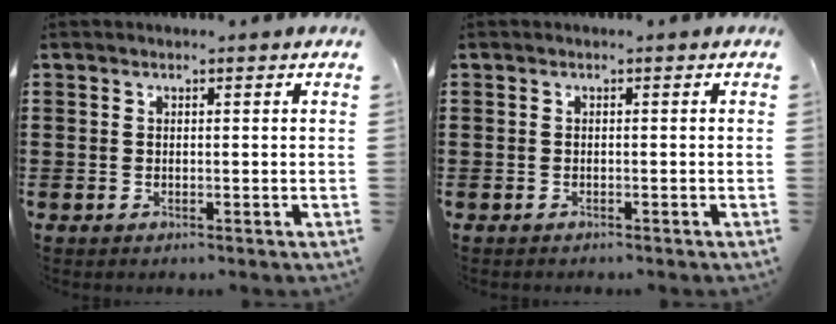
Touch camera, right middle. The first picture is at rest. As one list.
[{"total": 0.5, "force": [-0.5, 0.2, -0.1], "torque": [0.001, 0.000, -0.011]}]